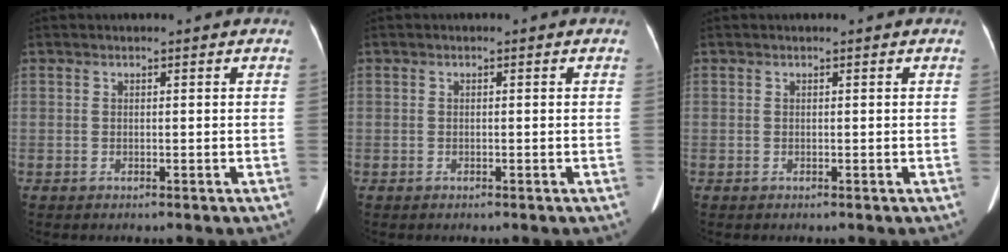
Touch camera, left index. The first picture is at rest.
{"total": 0.0}
{"total": 0.0}